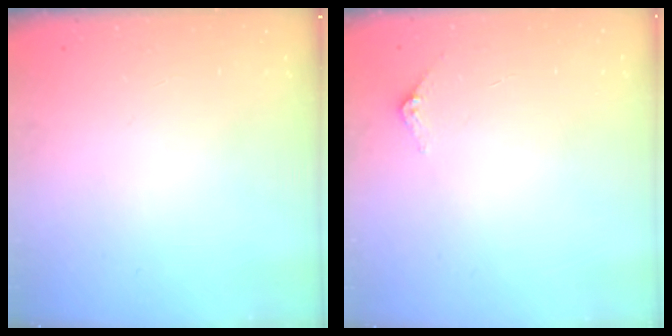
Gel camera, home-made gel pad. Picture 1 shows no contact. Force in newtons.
{"total": 2.9, "press": 2.9, "slide": 0.2}